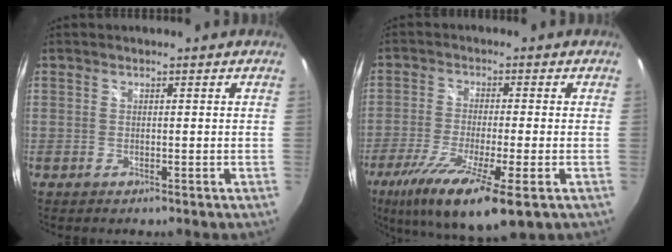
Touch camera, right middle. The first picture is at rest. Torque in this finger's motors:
{"motor_torque": [1.23, -0.91, 0.80, 0.21]}